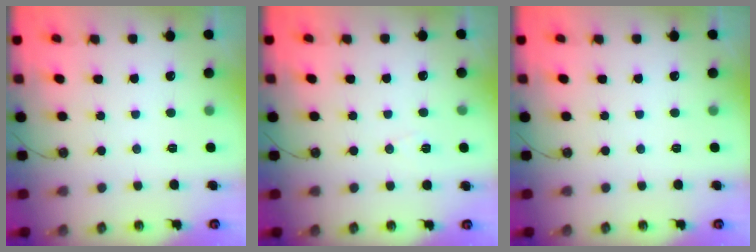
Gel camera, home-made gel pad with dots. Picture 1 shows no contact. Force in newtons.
{"total": 4.5, "press": 3.4, "slide": 2.9}
{"total": 0.0}